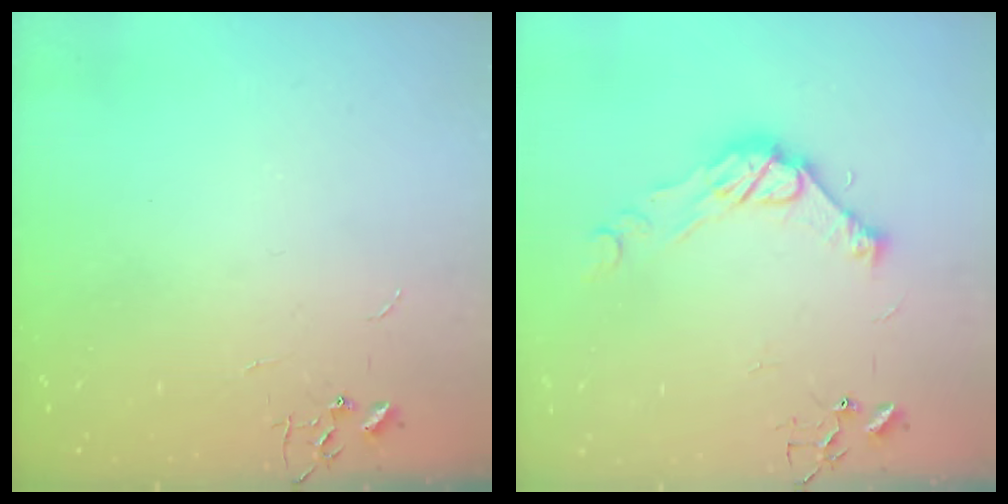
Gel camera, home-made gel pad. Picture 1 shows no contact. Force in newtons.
{"total": 11.5, "press": 11.5, "slide": 0.4}